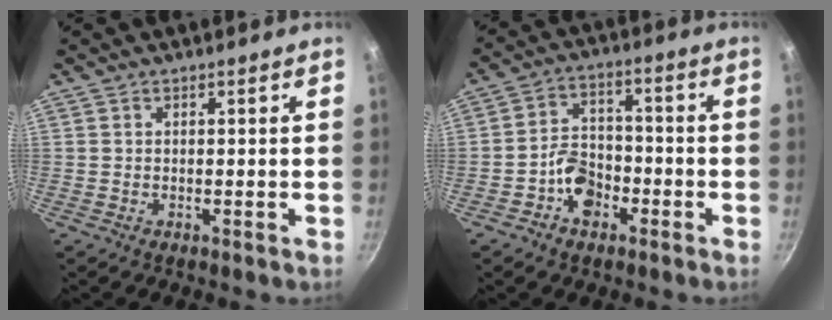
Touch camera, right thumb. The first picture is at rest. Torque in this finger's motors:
{"motor_torque": [1.25, 1.17, -0.07, -0.01, 0.18]}